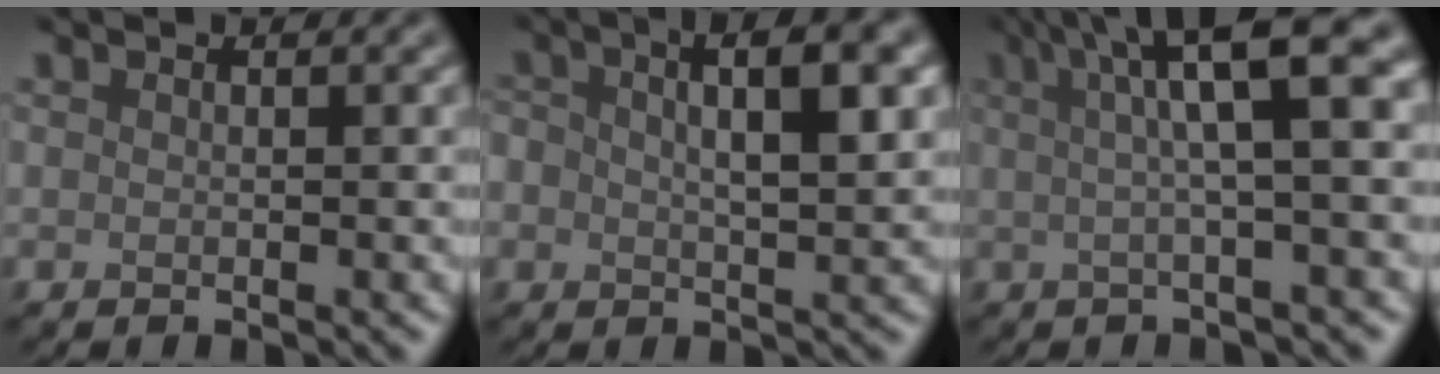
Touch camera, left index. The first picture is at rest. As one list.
[{"total": 5.5, "force": [1.4, 2.2, 4.9], "torque": [-0.065, 0.013, 0.017]}, {"total": 8.1, "force": [2.7, 1.7, 7.5], "torque": [-0.099, 0.023, 0.039]}]